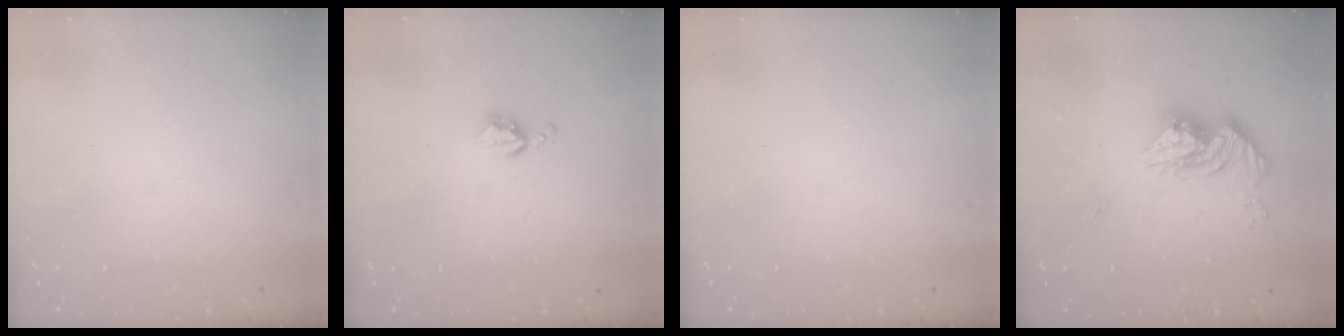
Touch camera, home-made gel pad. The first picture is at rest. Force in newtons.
{"total": 5.1, "press": 5.1, "slide": 0.7}
{"total": 0.0}
{"total": 12.8, "press": 12.8, "slide": 1.1}